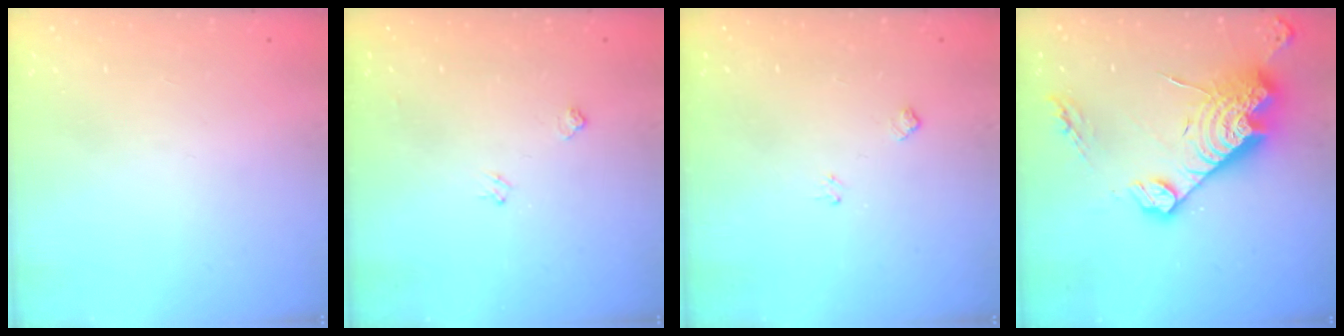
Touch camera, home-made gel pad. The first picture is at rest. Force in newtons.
{"total": 3.3, "press": 3.2, "slide": 0.5}
{"total": 4.7, "press": 4.6, "slide": 0.7}
{"total": 19.8, "press": 19.7, "slide": 1.8}